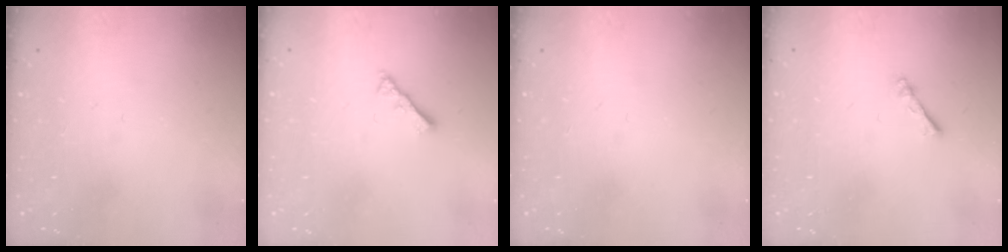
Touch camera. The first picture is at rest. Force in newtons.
{"total": 2.8, "press": 2.8, "slide": 0.6}
{"total": 0.0}
{"total": 1.1, "press": 1.1, "slide": 0.2}